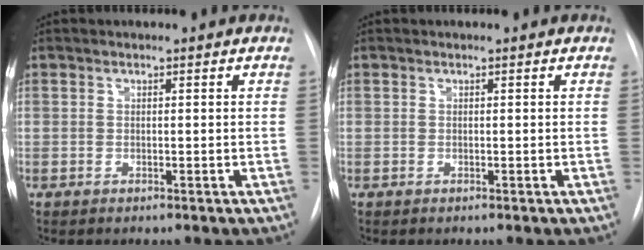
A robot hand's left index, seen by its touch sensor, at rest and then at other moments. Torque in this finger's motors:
{"motor_torque": [0.00, 0.00, 0.00, 0.00]}